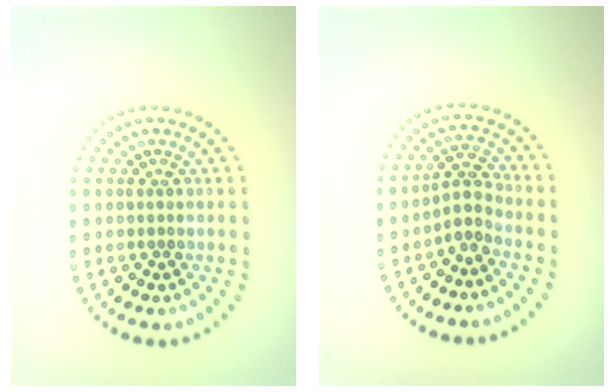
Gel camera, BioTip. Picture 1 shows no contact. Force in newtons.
{"total": 2.2, "press": 1.6, "slide": 1.5}